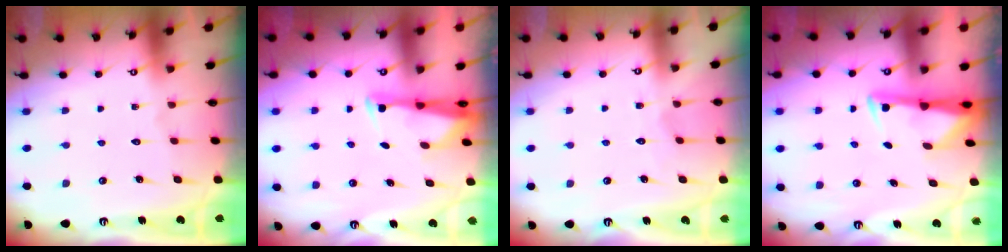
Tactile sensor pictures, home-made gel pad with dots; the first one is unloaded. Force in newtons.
{"total": 2.9, "press": 2.8, "slide": 0.8}
{"total": 3.3, "press": 3.3, "slide": 0.4}
{"total": 2.8, "press": 2.7, "slide": 0.6}